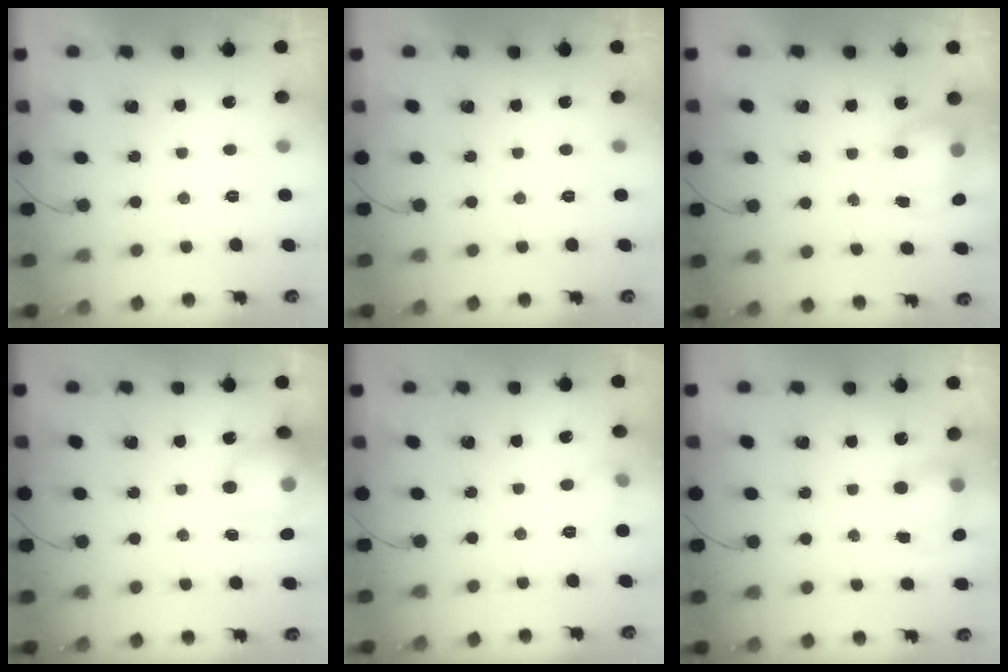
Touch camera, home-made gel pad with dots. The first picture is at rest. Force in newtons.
{"total": 0.0}
{"total": 7.9, "press": 7.8, "slide": 1.1}
{"total": 15.0, "press": 14.8, "slide": 2.6}
{"total": 4.8, "press": 4.5, "slide": 1.7}
{"total": 8.4, "press": 8.4, "slide": 1.1}